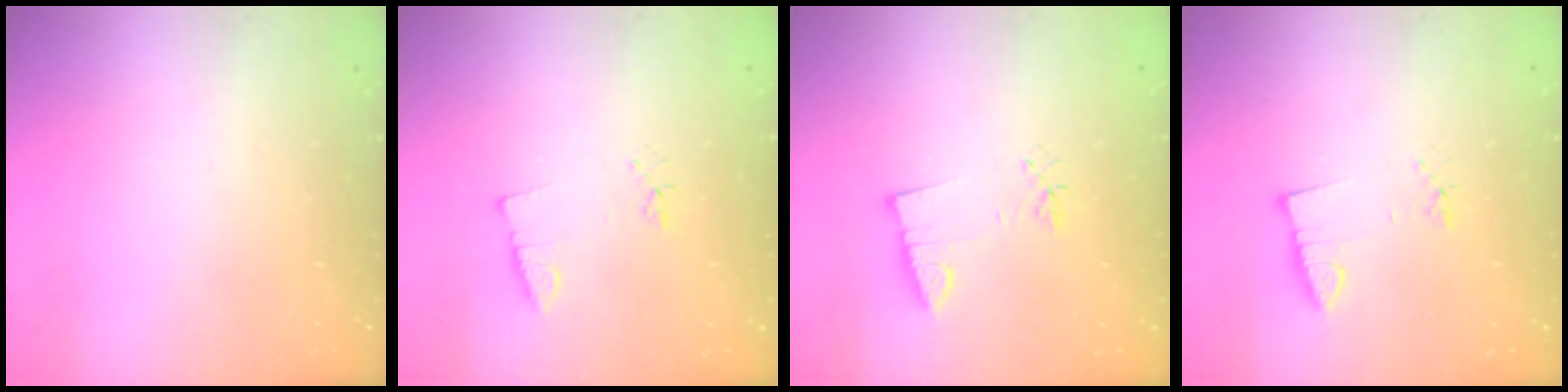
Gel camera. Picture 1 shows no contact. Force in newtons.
{"total": 2.2, "press": 1.7, "slide": 1.4}
{"total": 3.0, "press": 1.4, "slide": 2.6}
{"total": 2.9, "press": 1.5, "slide": 2.5}